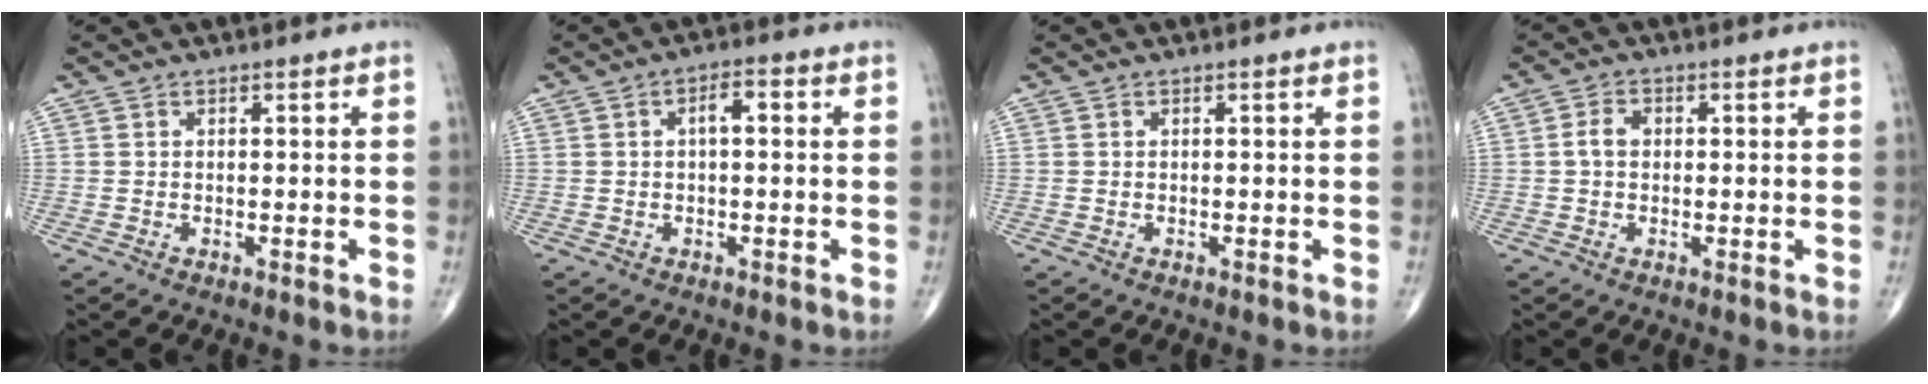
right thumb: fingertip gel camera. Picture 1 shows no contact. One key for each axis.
{"total": 3.3, "fx": 0.5, "fy": 1.4, "fz": 3.0, "tx": -0.044, "ty": 0.011, "tz": 0.003}
{"total": 0.0}
{"total": 2.8, "fx": 0.1, "fy": 2.0, "fz": 1.9, "tx": -0.039, "ty": 0.009, "tz": -0.001}